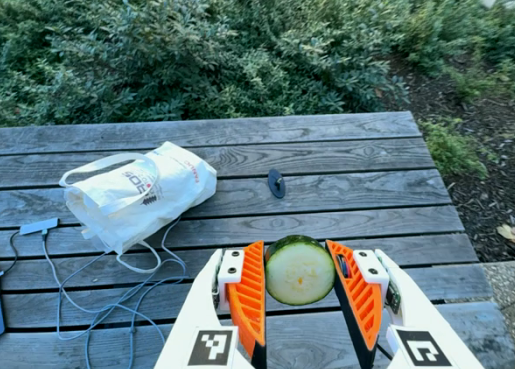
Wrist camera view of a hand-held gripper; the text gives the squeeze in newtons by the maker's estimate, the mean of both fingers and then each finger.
{"total": 9.5, "left": 9.1, "right": 9.9}